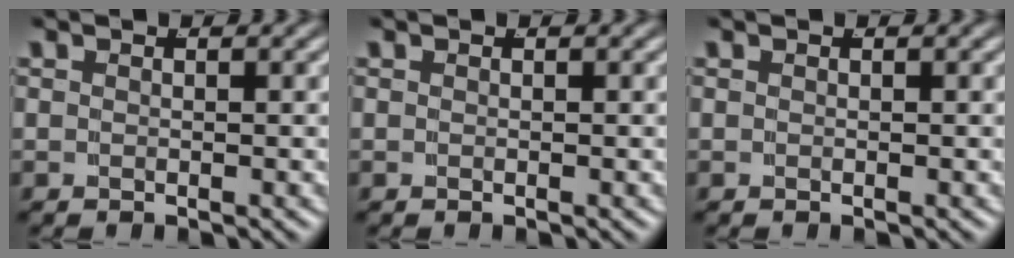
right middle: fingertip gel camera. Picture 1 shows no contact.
{"total": 0.0}
{"total": 0.0}